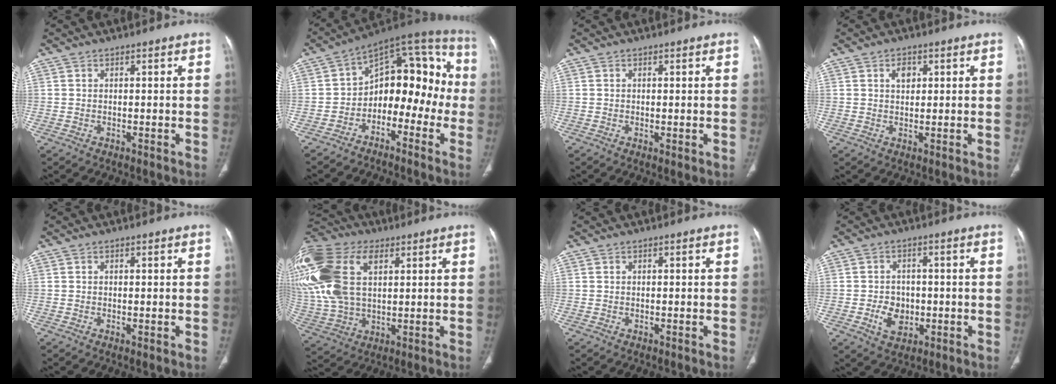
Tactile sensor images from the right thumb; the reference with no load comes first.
{"total": 16.0, "force": [-3.8, 10.5, 11.4], "torque": [-0.100, 0.090, -0.067]}
{"total": 1.1, "force": [-0.2, 0.3, 1.1], "torque": [-0.021, -0.006, 0.000]}
{"total": 2.7, "force": [1.0, 1.8, 1.8], "torque": [-0.019, -0.003, 0.016]}
{"total": 0.8, "force": [-0.1, 0.2, 0.8], "torque": [-0.016, -0.005, -0.001]}
{"total": 27.9, "force": [8.9, 17.3, 19.9], "torque": [-0.495, 0.029, 0.175]}
{"total": 0.0}
{"total": 5.8, "force": [-1.2, 4.6, 3.4], "torque": [-0.037, 0.006, -0.014]}